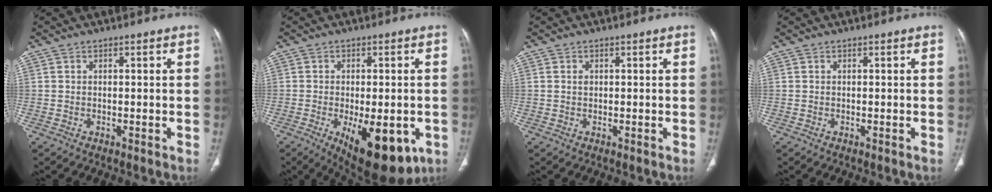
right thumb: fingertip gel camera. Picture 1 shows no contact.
{"total": 15.3, "force": [-5.4, 6.9, 12.5], "torque": [-0.153, -0.006, -0.058]}
{"total": 0.8, "force": [0.2, 0.6, 0.5], "torque": [-0.009, 0.001, 0.005]}
{"total": 0.0}